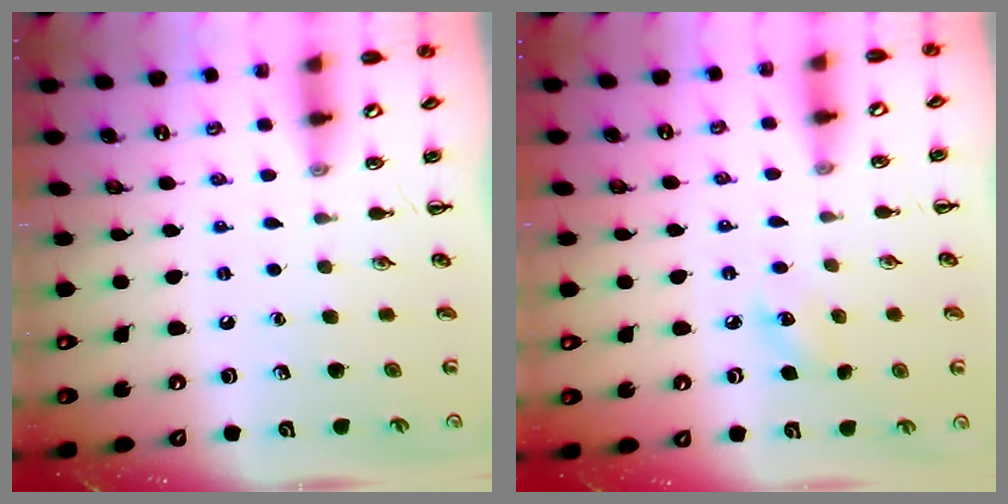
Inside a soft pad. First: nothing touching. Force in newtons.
{"total": 5.3, "press": 5.1, "slide": 1.5}